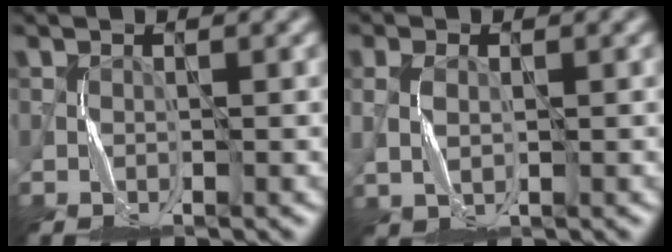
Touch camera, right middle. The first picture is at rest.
{"total": 1.3, "force": [0.1, 0.8, 1.0], "torque": [-0.029, -0.003, 0.007]}